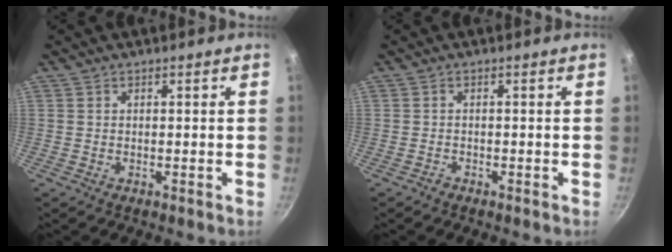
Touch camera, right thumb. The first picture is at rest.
{"total": 0.6, "force": [-0.5, 0.1, 0.1], "torque": [-0.011, 0.007, -0.010]}